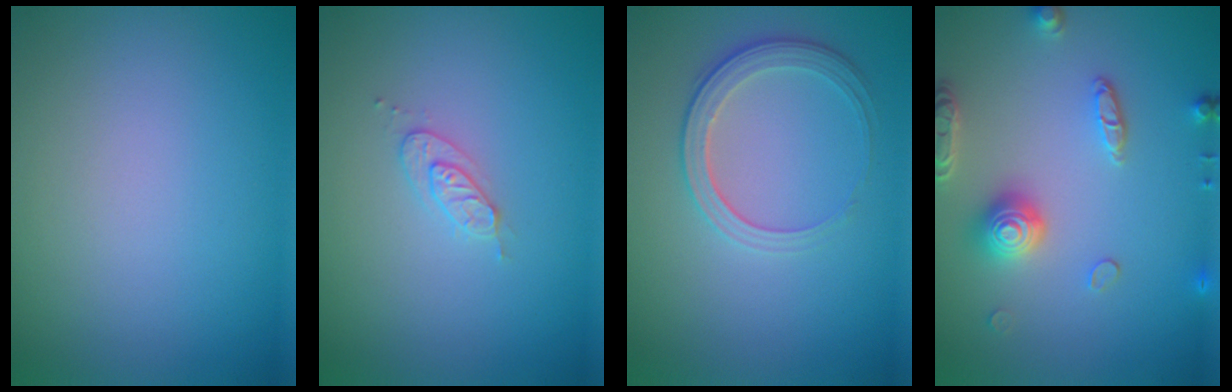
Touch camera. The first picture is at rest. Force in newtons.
{"total": 1.7, "press": 1.6, "slide": 0.2}
{"total": 2.8, "press": 2.7, "slide": 0.8}
{"total": 4.1, "press": 3.5, "slide": 2.1}